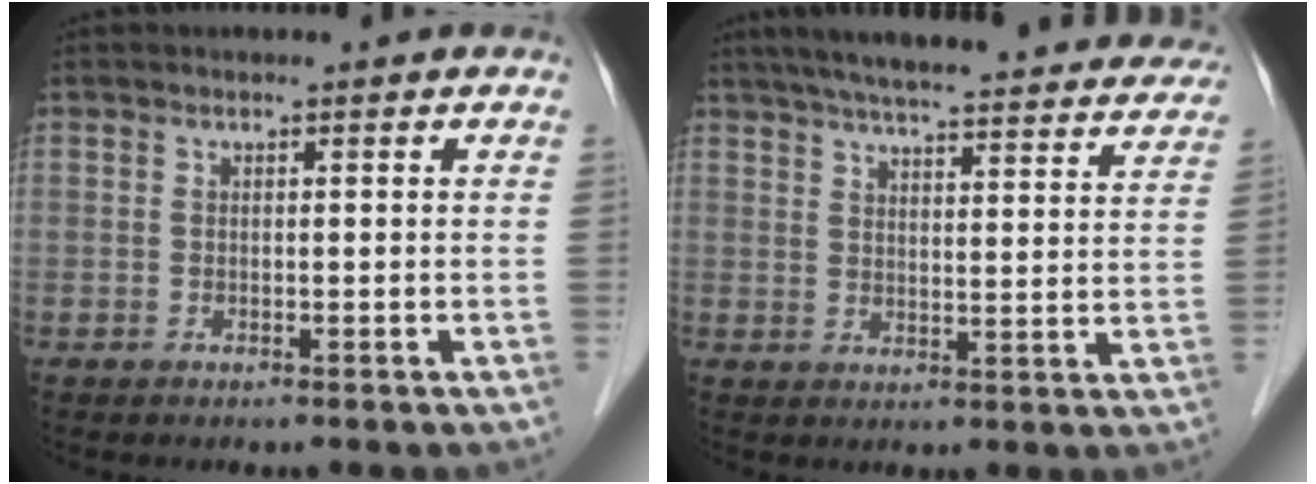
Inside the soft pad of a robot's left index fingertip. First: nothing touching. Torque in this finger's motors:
{"motor_torque": [0.05, -1.21, 0.35, 0.14]}